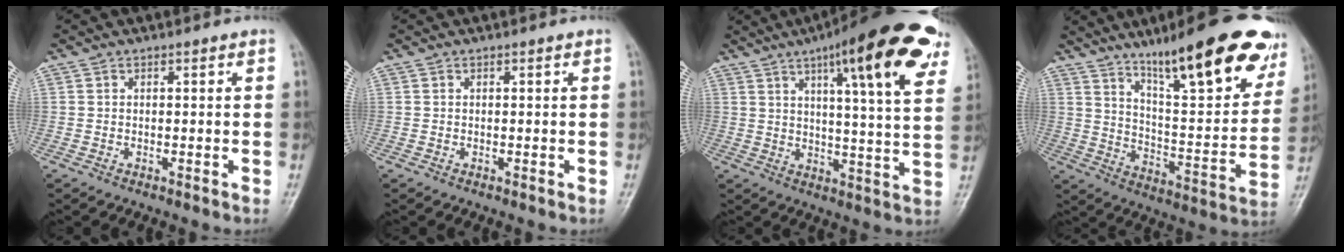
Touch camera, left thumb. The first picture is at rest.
{"total": 0.0}
{"total": 22.1, "force": [12.1, 4.3, 18.0], "torque": [-0.232, -0.029, 0.160]}
{"total": 25.3, "force": [16.3, 5.8, 18.5], "torque": [-0.232, -0.058, 0.253]}